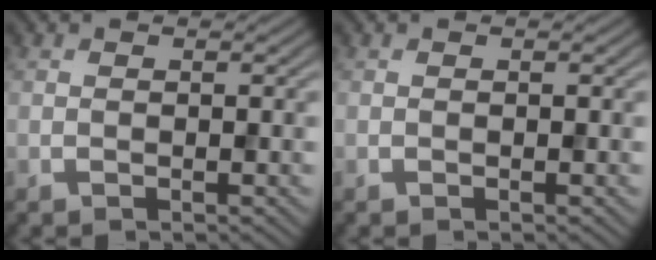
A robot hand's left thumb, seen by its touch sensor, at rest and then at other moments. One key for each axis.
{"total": 0.0}